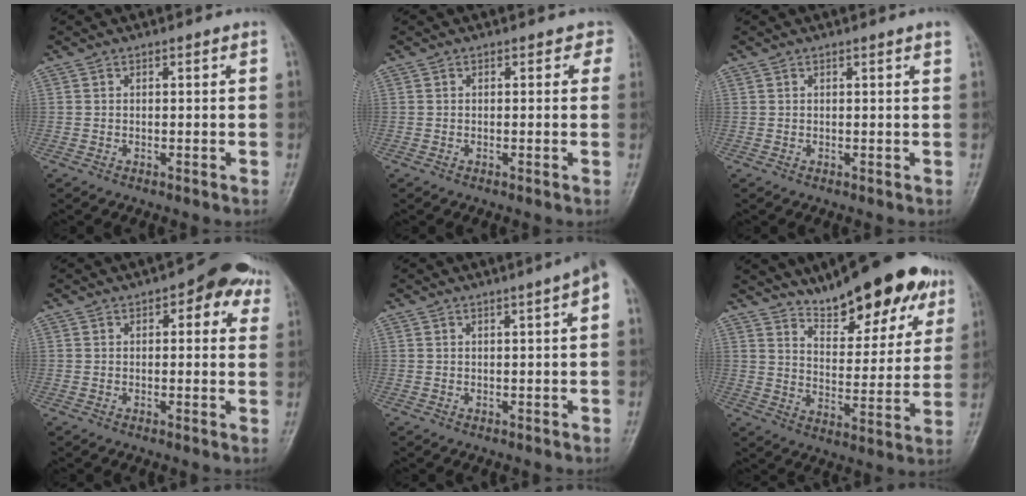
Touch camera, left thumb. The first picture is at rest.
{"total": 1.5, "force": [0.6, 1.2, 0.8], "torque": [0.024, 0.004, -0.004]}
{"total": 1.1, "force": [0.8, -0.2, 0.8], "torque": [-0.006, -0.001, 0.012]}
{"total": 7.8, "force": [3.8, 3.7, 5.7], "torque": [-0.032, 0.001, 0.036]}
{"total": 3.7, "force": [1.1, 0.1, 3.5], "torque": [-0.040, 0.008, 0.012]}
{"total": 17.0, "force": [11.9, 6.0, 10.5], "torque": [-0.100, -0.054, 0.186]}